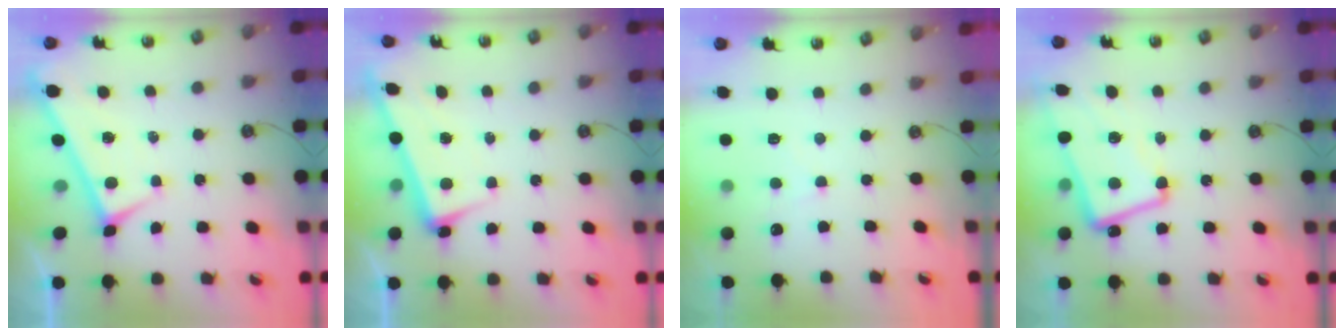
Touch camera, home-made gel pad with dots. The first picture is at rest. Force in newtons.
{"total": 2.6, "press": 2.5, "slide": 0.9}
{"total": 1.9, "press": 1.8, "slide": 0.3}
{"total": 5.4, "press": 5.1, "slide": 1.7}